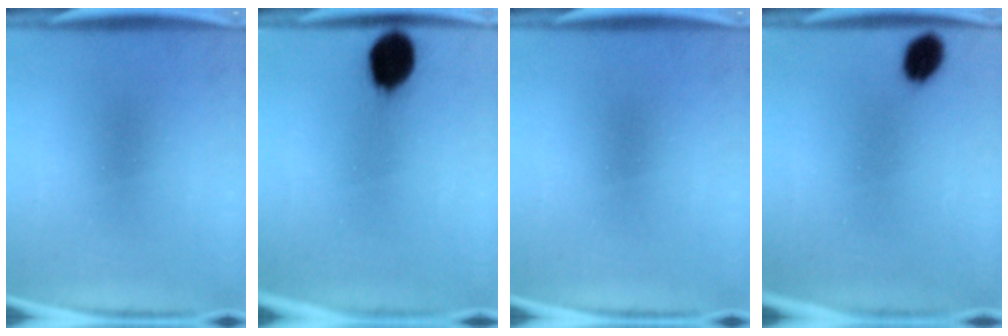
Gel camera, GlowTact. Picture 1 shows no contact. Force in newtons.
{"total": 10.4}
{"total": 0.0}
{"total": 5.0}